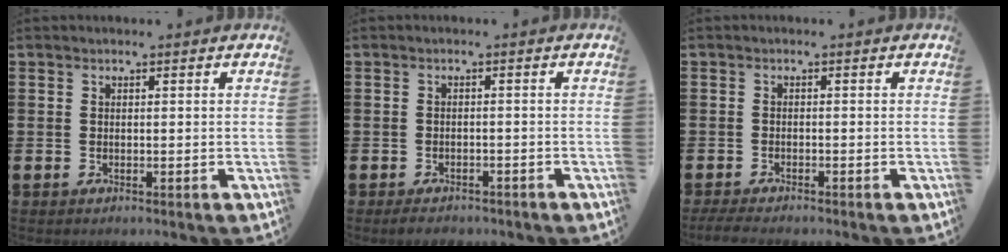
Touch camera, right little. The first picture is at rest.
{"total": 1.4, "force": [-1.3, 0.4, 0.4], "torque": [-0.012, 0.003, -0.028]}
{"total": 1.5, "force": [-1.4, 0.1, 0.6], "torque": [-0.012, 0.003, -0.028]}